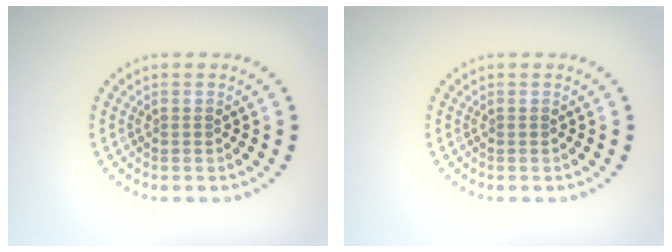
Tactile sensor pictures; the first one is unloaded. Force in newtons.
{"total": 0.0}